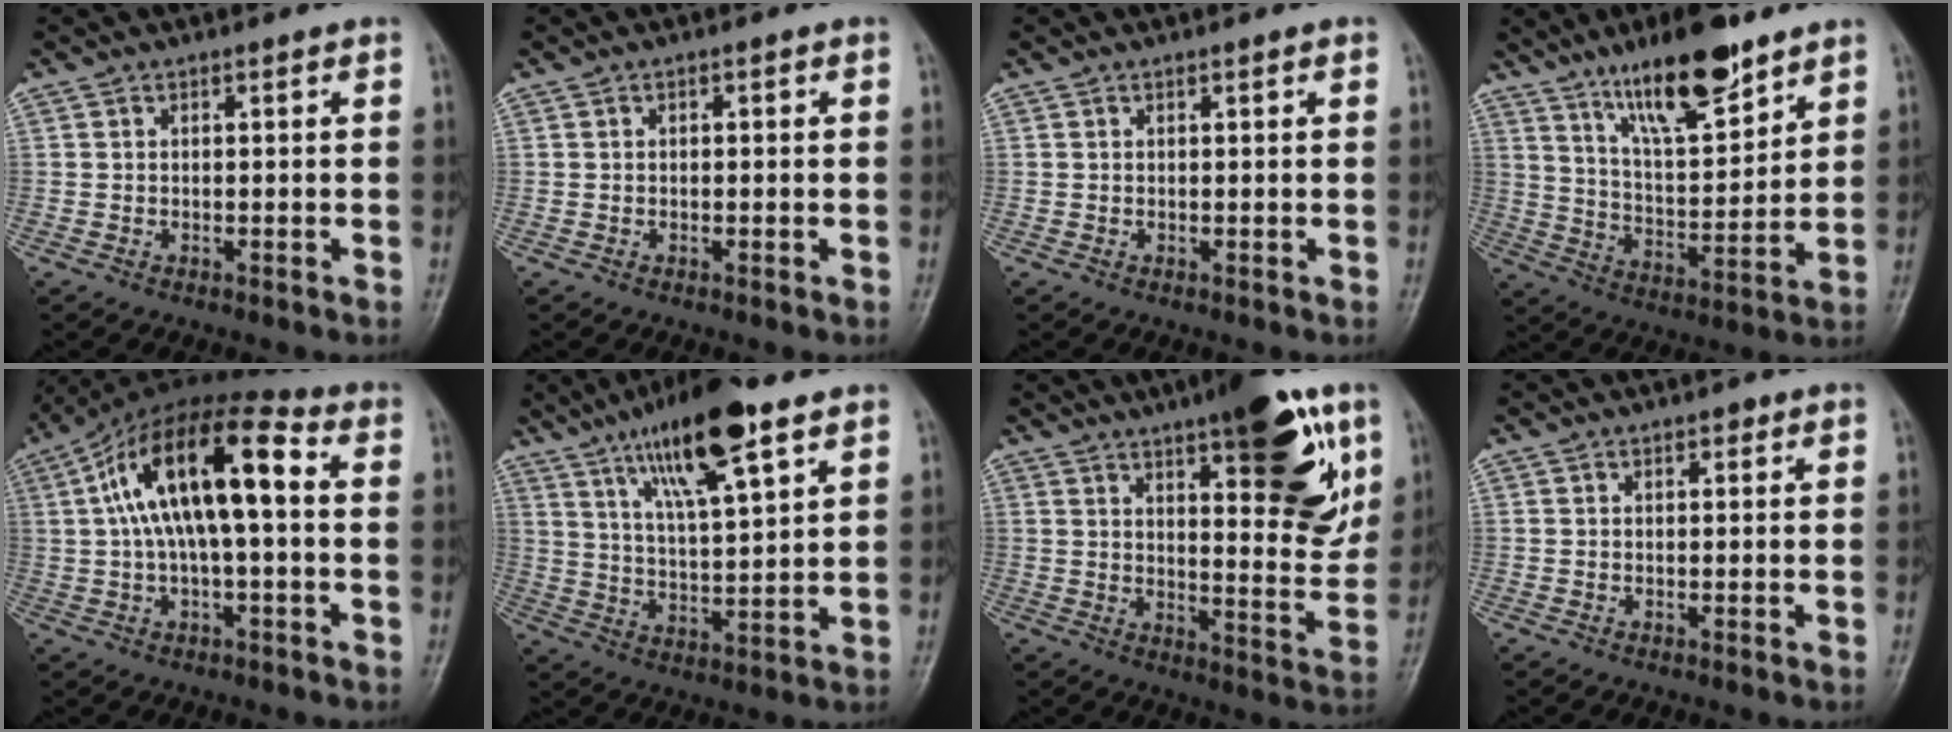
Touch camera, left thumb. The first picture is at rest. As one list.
[{"total": 0.6, "force": [0.1, 0.3, 0.6], "torque": [-0.006, 0.002, 0.001]}, {"total": 0.6, "force": [0.3, 0.1, 0.5], "torque": [-0.008, 0.001, 0.003]}, {"total": 15.8, "force": [10.7, 4.6, 10.7], "torque": [-0.155, -0.063, 0.191]}, {"total": 16.4, "force": [2.2, 6.2, 15.0], "torque": [-0.269, 0.043, 0.031]}, {"total": 16.4, "force": [9.6, 3.9, 12.8], "torque": [-0.206, -0.032, 0.170]}, {"total": 19.1, "force": [9.4, 6.0, 15.5], "torque": [-0.171, -0.045, 0.133]}, {"total": 1.1, "force": [0.6, 0.6, 0.7], "torque": [-0.005, 0.000, 0.005]}]